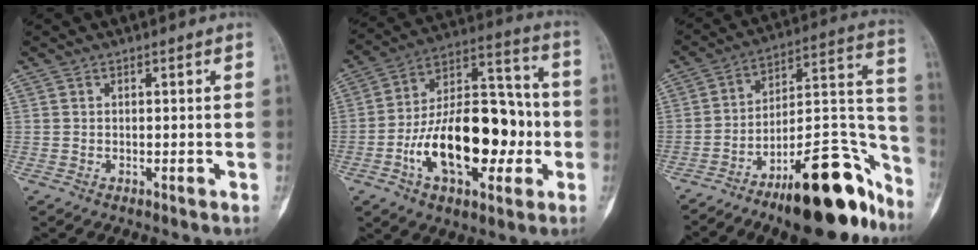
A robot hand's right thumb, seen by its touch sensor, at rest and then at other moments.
{"total": 23.2, "force": [-5.2, 12.7, 18.8], "torque": [-0.273, 0.047, -0.080]}
{"total": 24.1, "force": [-15.5, 8.0, 16.6], "torque": [-0.161, 0.114, -0.238]}